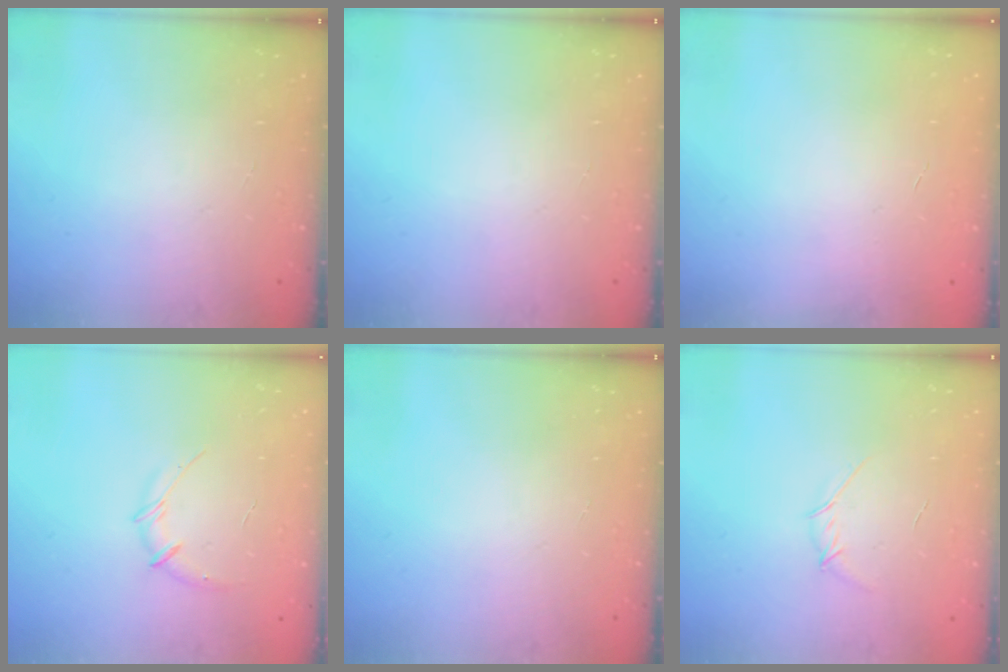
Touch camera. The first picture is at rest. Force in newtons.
{"total": 0.0}
{"total": 0.0}
{"total": 6.5, "press": 6.4, "slide": 1.4}
{"total": 0.0}
{"total": 3.0, "press": 2.9, "slide": 0.6}